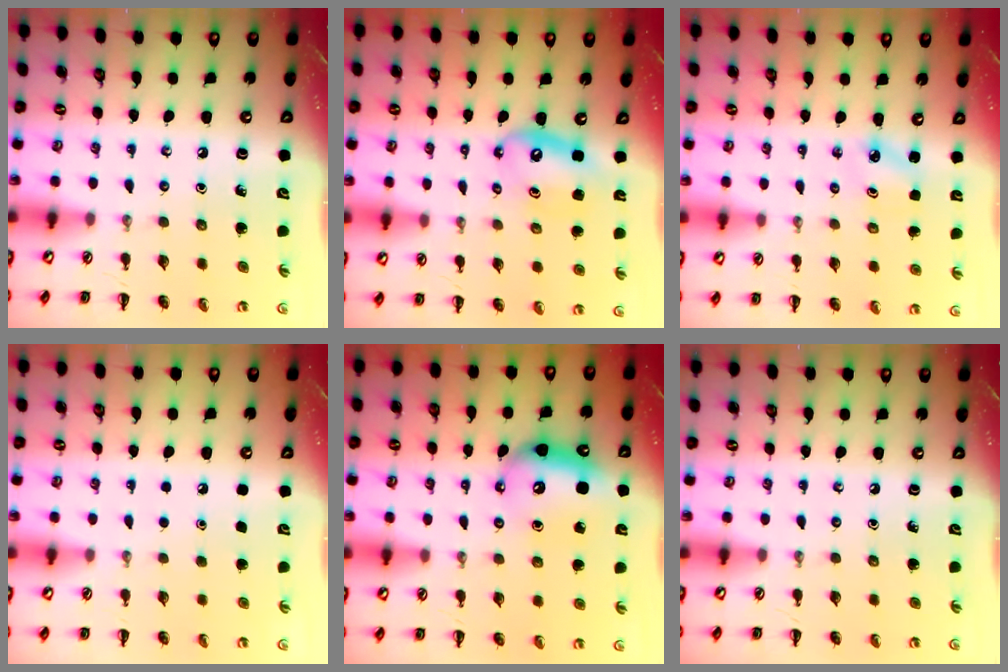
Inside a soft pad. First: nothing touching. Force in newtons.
{"total": 10.0, "press": 9.7, "slide": 2.5}
{"total": 1.9, "press": 1.9, "slide": 0.4}
{"total": 1.8, "press": 1.8, "slide": 0.1}
{"total": 8.6, "press": 8.5, "slide": 0.9}
{"total": 0.0}